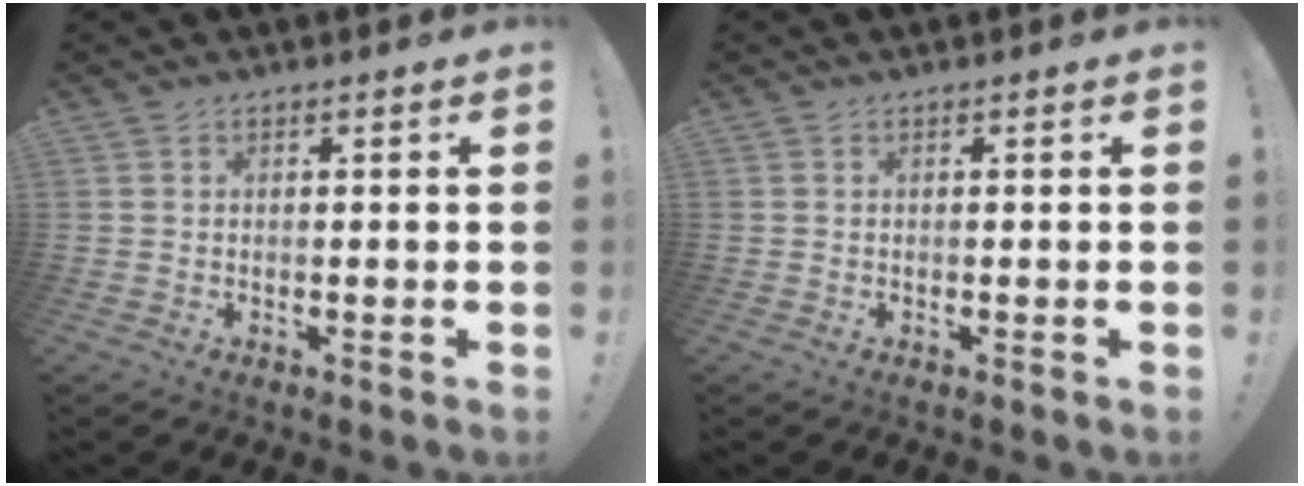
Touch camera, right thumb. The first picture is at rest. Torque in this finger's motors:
{"motor_torque": [0.00, 0.00, 0.01, -0.01, 0.00]}